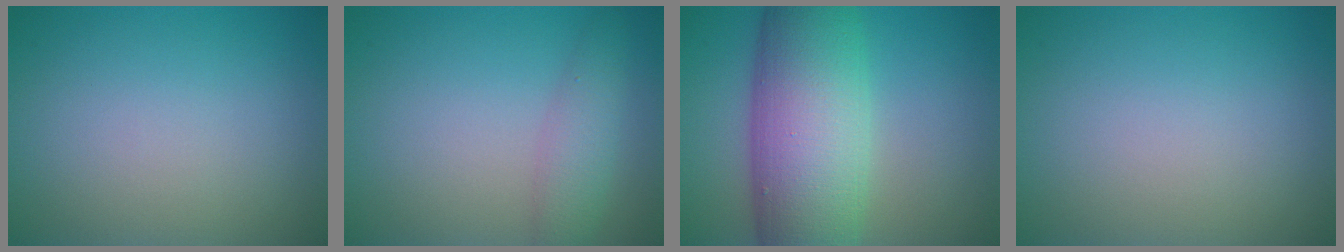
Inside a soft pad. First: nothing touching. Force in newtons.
{"total": 2.8, "press": 2.8, "slide": 0.1}
{"total": 12.4, "press": 12.4, "slide": 0.4}
{"total": 0.0}